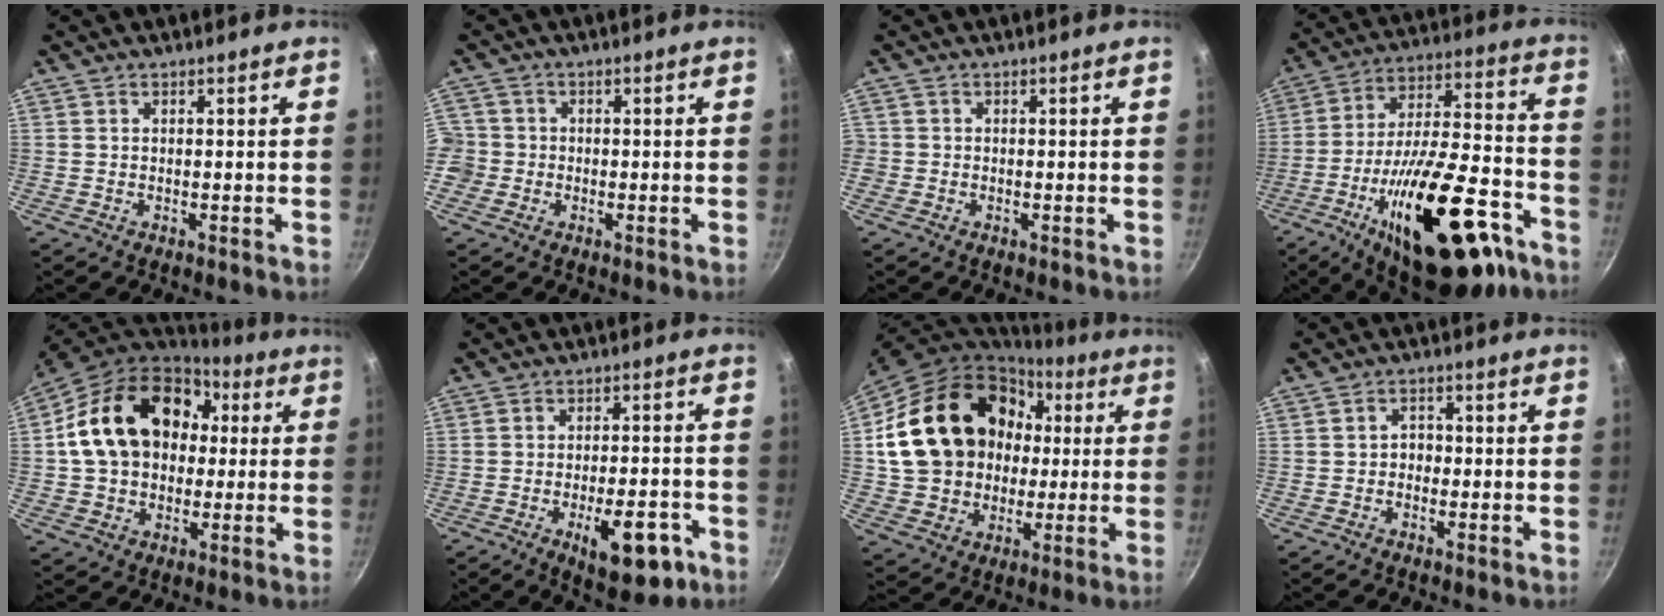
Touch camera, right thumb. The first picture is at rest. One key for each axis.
{"total": 4.8, "fx": -1.2, "fy": 4.5, "fz": 1.1, "tx": -0.010, "ty": 0.016, "tz": -0.025}
{"total": 1.0, "fx": -0.3, "fy": 1.0, "fz": 0.1, "tx": 0.001, "ty": 0.004, "tz": -0.005}
{"total": 30.2, "fx": -14.9, "fy": 12.4, "fz": 23.2, "tx": -0.331, "ty": 0.073, "tz": -0.221}
{"total": 21.4, "fx": 4.1, "fy": 15.9, "fz": 13.7, "tx": -0.225, "ty": 0.036, "tz": 0.068}
{"total": 11.5, "fx": -5.0, "fy": 4.9, "fz": 9.1, "tx": -0.095, "ty": 0.022, "tz": -0.059}
{"total": 24.4, "fx": 3.6, "fy": 19.7, "fz": 13.9, "tx": -0.226, "ty": 0.042, "tz": 0.079}
{"total": 2.6, "fx": -0.5, "fy": 2.1, "fz": 1.4, "tx": -0.007, "ty": 0.008, "tz": -0.010}